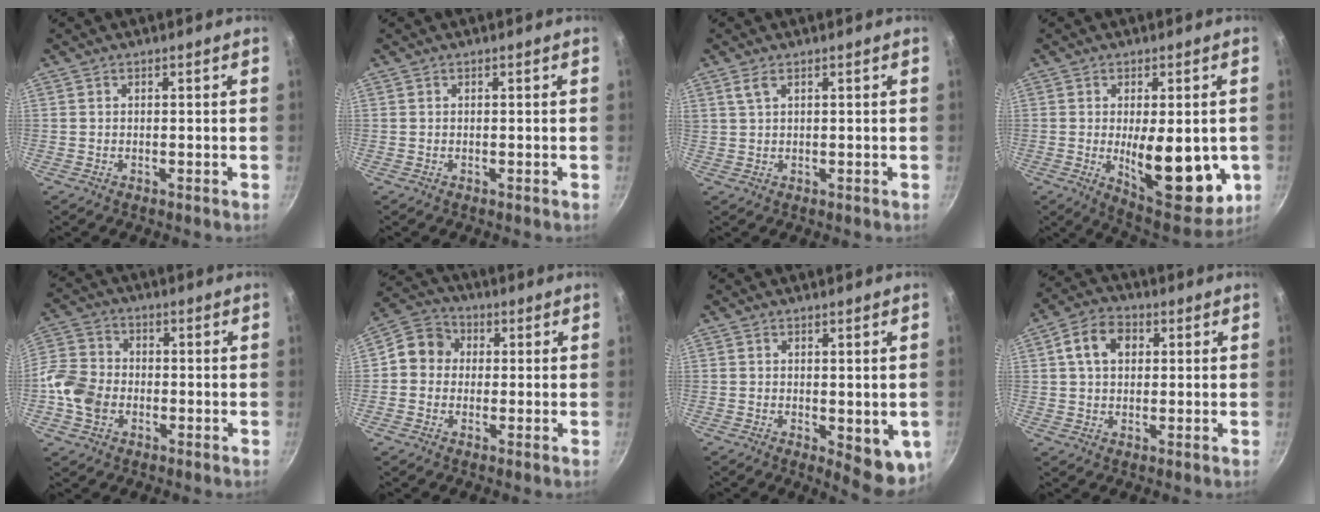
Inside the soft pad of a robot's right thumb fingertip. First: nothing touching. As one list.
[{"total": 0.0}, {"total": 2.1, "force": [1.1, 0.8, 1.6], "torque": [-0.029, 0.000, 0.025]}, {"total": 17.9, "force": [-2.4, 7.7, 16.0], "torque": [-0.185, -0.023, -0.019]}, {"total": 9.4, "force": [-2.4, 7.3, 5.4], "torque": [-0.093, 0.020, -0.062]}, {"total": 7.3, "force": [0.4, 6.6, 3.0], "torque": [-0.021, 0.015, -0.016]}, {"total": 7.9, "force": [-1.0, 3.3, 7.1], "torque": [-0.062, -0.005, -0.005]}, {"total": 8.0, "force": [2.0, 5.8, 5.1], "torque": [-0.069, 0.012, 0.024]}]